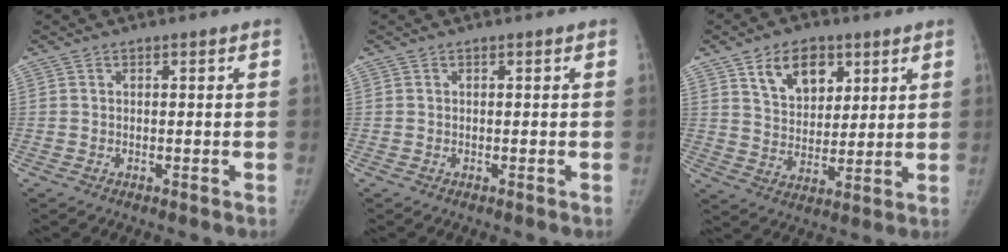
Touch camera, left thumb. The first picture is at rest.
{"total": 0.0}
{"total": 11.0, "force": [5.7, 7.0, 6.2], "torque": [-0.066, -0.031, 0.101]}